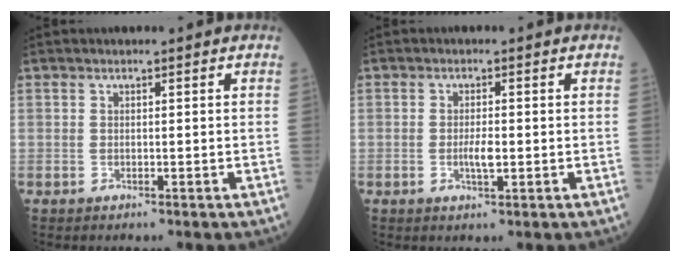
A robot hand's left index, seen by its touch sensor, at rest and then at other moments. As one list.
[{"total": 2.5, "force": [-0.5, 0.7, 2.3], "torque": [-0.049, -0.002, -0.009]}]